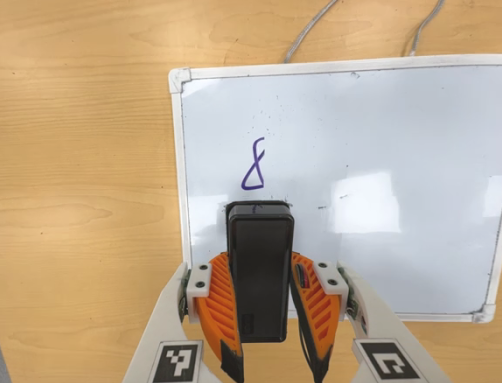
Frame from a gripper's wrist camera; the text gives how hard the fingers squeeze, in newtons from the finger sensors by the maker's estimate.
{"total": 7.4, "left": 5.9, "right": 8.8}